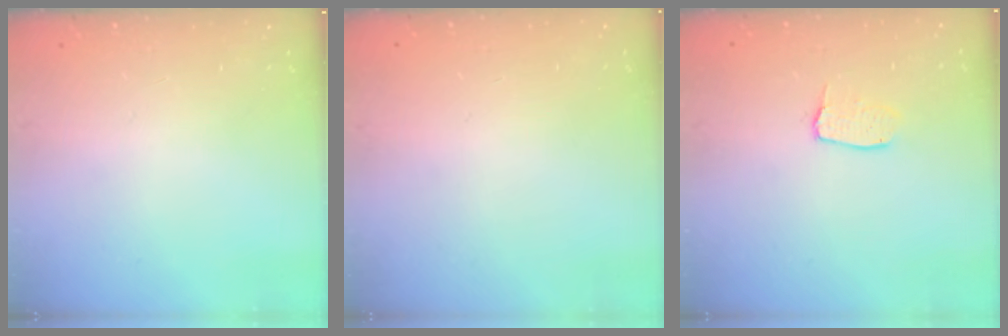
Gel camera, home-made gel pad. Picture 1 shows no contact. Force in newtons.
{"total": 0.0}
{"total": 5.6, "press": 5.6, "slide": 0.4}